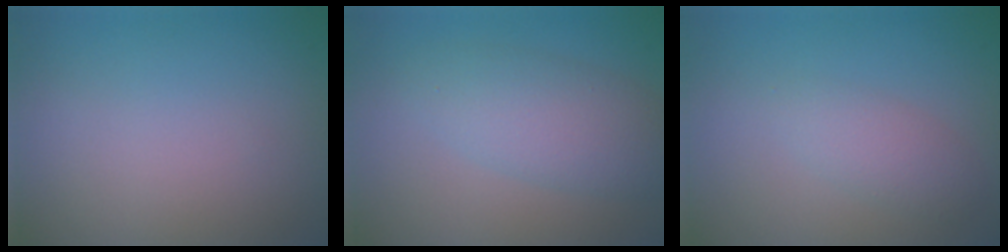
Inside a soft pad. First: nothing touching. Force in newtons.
{"total": 4.4, "press": 4.4, "slide": 0.1}
{"total": 2.0, "press": 2.0, "slide": 0.1}